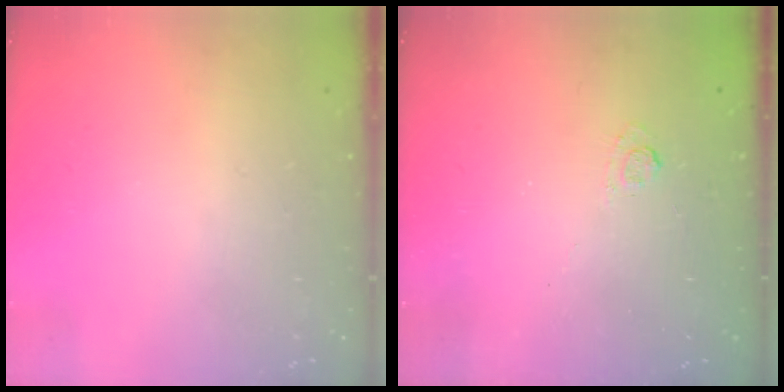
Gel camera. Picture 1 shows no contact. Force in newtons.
{"total": 1.7, "press": 1.1, "slide": 1.3}